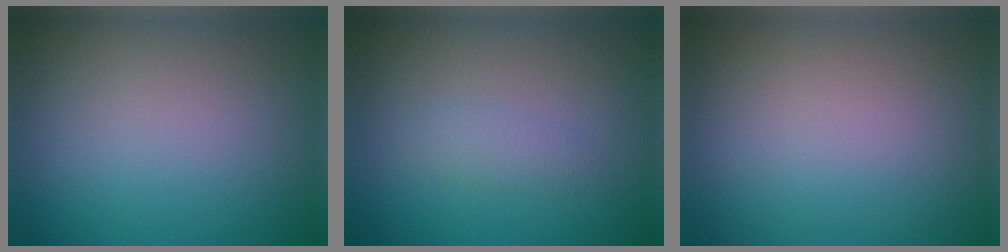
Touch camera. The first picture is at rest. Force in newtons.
{"total": 1.3, "press": 1.3, "slide": 0.1}
{"total": 0.0}